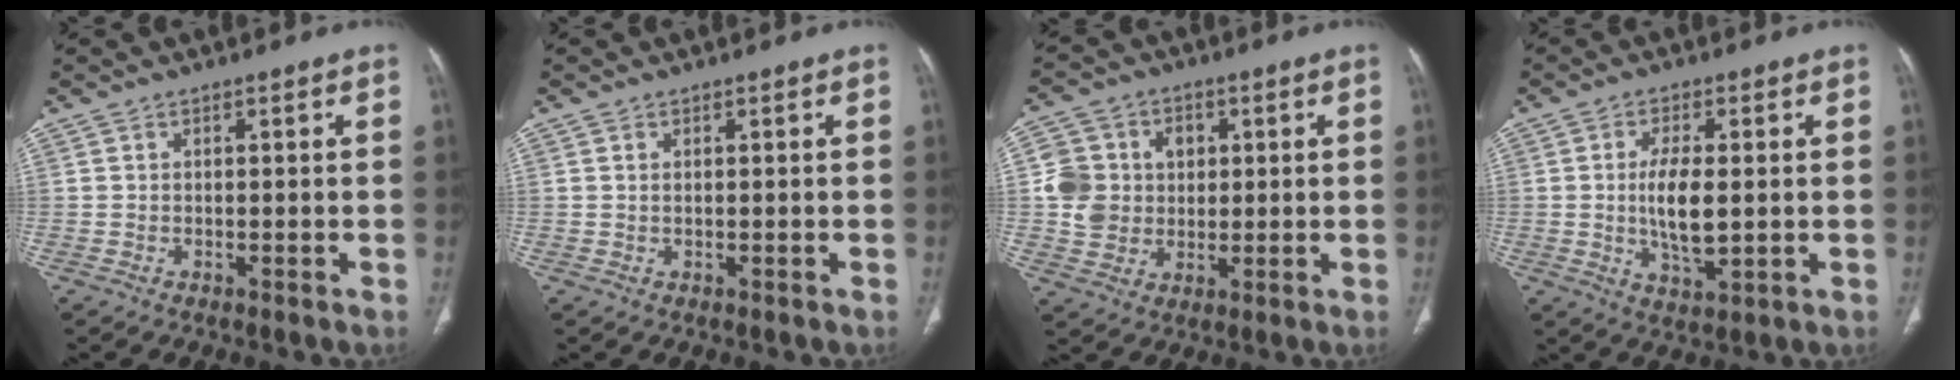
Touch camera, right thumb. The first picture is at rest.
{"total": 0.5, "force": [0.3, 0.2, 0.4], "torque": [-0.013, 0.002, 0.006]}
{"total": 10.4, "force": [1.2, 9.5, 4.2], "torque": [-0.053, 0.008, 0.026]}
{"total": 8.4, "force": [0.0, 3.4, 7.7], "torque": [-0.140, -0.015, 0.003]}